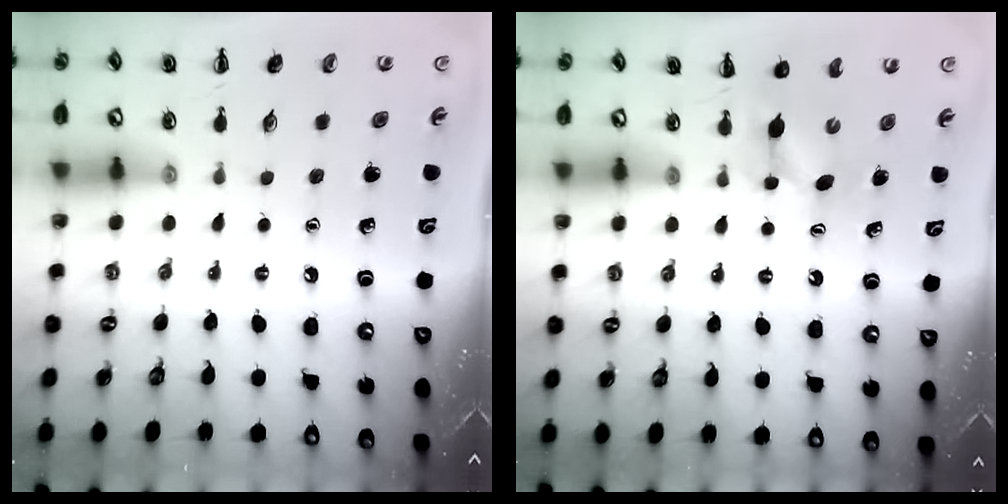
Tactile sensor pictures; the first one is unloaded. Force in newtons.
{"total": 4.0, "press": 3.8, "slide": 1.1}